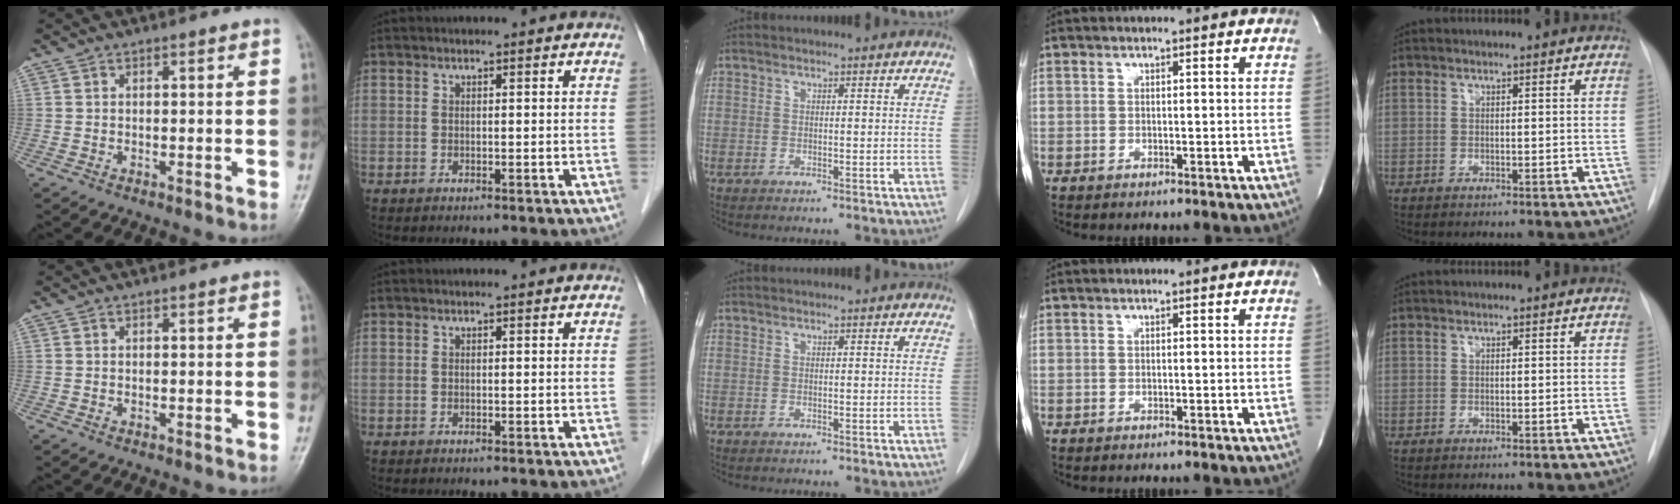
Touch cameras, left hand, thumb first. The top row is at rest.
{}